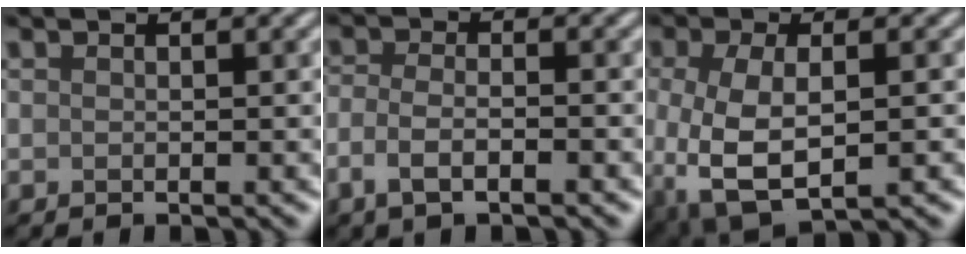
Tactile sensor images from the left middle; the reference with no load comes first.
{"total": 2.8, "force": [-1.5, 1.1, 2.2], "torque": [-0.050, 0.000, -0.035]}
{"total": 6.5, "force": [-1.7, 3.1, 5.5], "torque": [-0.130, -0.015, -0.027]}